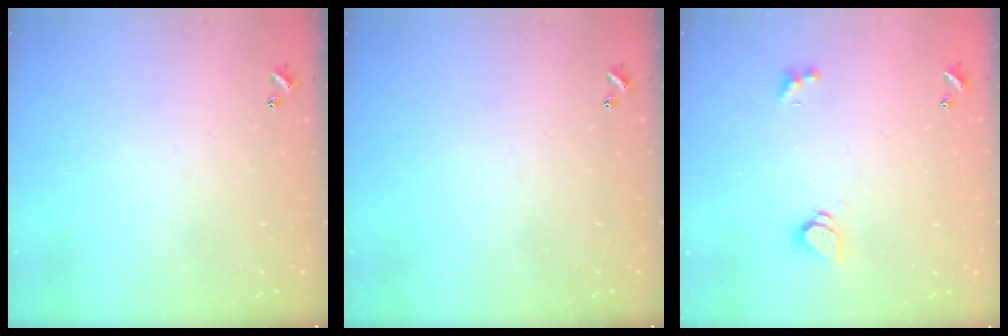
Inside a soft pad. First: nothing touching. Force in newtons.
{"total": 0.0}
{"total": 1.8, "press": 1.8, "slide": 0.5}